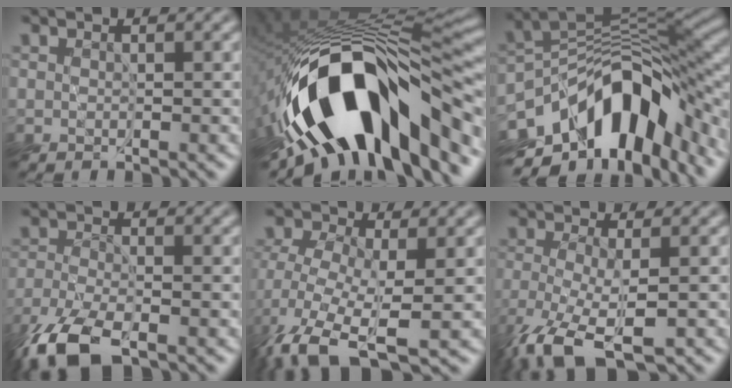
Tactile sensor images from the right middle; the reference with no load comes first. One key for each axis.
{"total": 17.3, "fx": -6.2, "fy": 7.3, "fz": 14.4, "tx": -0.233, "ty": -0.010, "tz": -0.106}
{"total": 12.3, "fx": -6.7, "fy": 6.2, "fz": 8.2, "tx": -0.121, "ty": 0.007, "tz": -0.128}
{"total": 6.6, "fx": -4.7, "fy": 2.3, "fz": 4.0, "tx": -0.089, "ty": -0.019, "tz": -0.098}
{"total": 8.4, "fx": -3.9, "fy": 4.1, "fz": 6.2, "tx": -0.141, "ty": -0.021, "tz": -0.079}
{"total": 6.2, "fx": -3.9, "fy": 1.7, "fz": 4.6, "tx": -0.104, "ty": -0.018, "tz": -0.075}